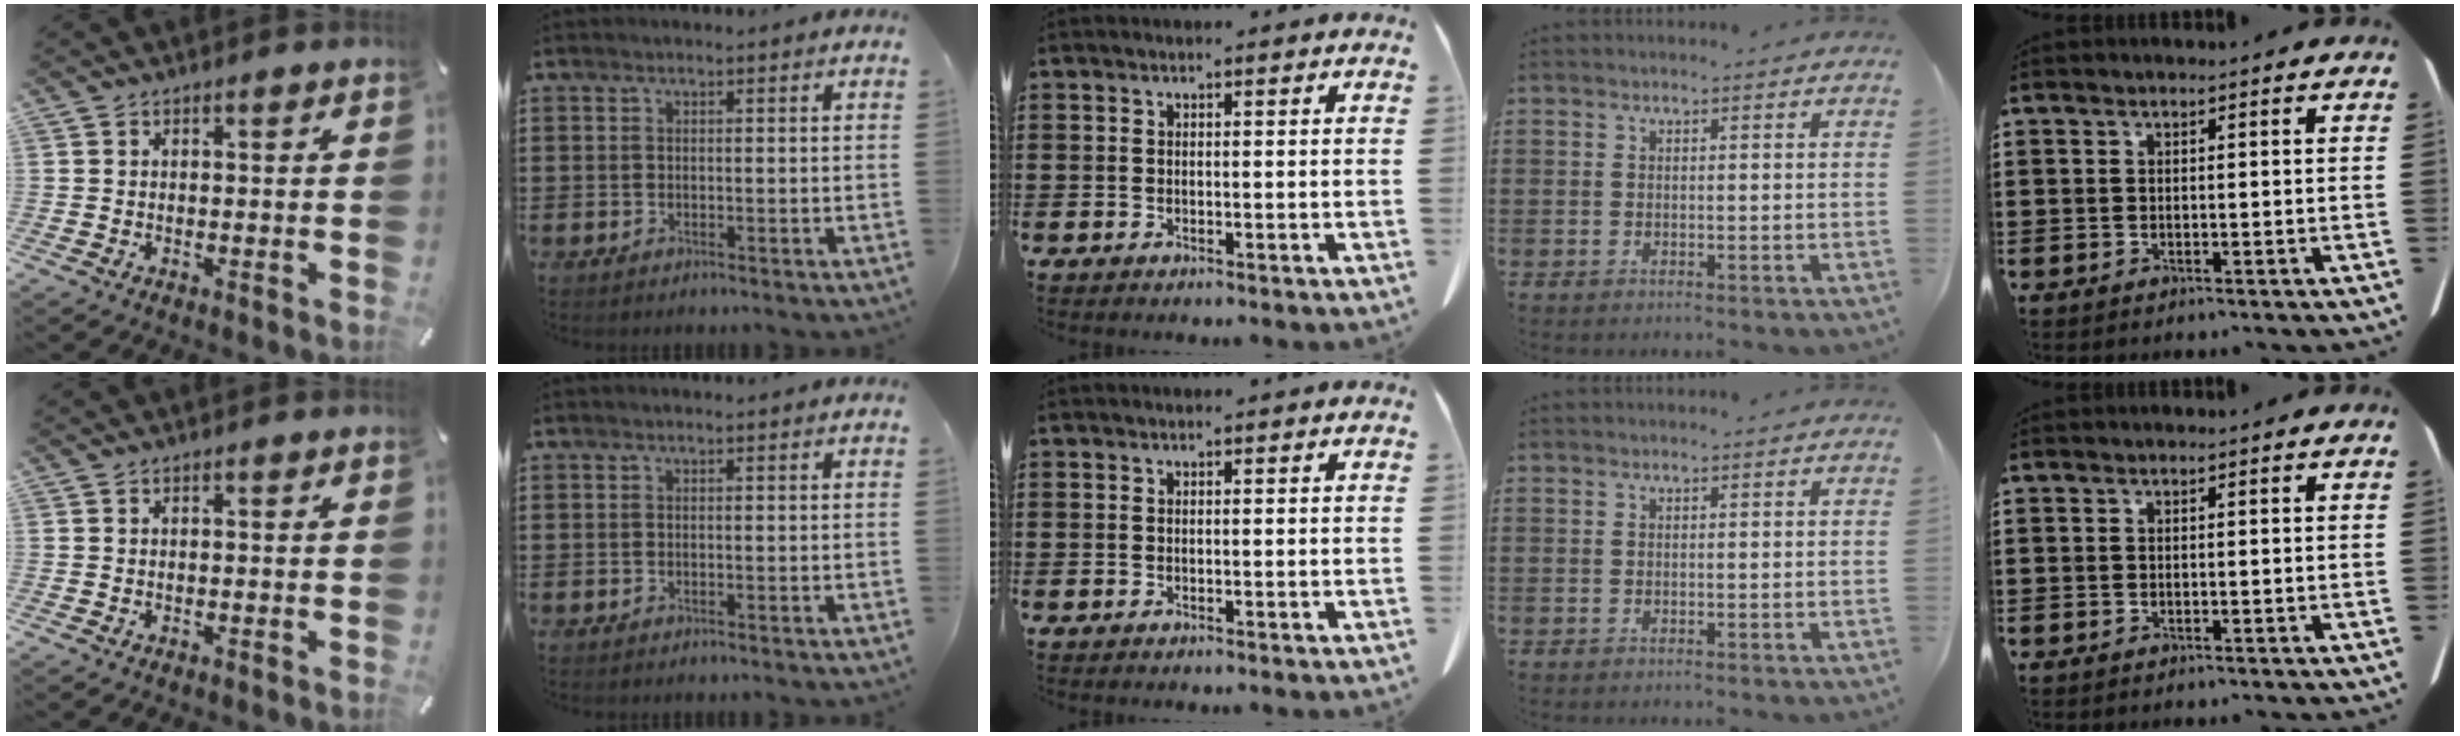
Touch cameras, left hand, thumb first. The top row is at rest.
{}